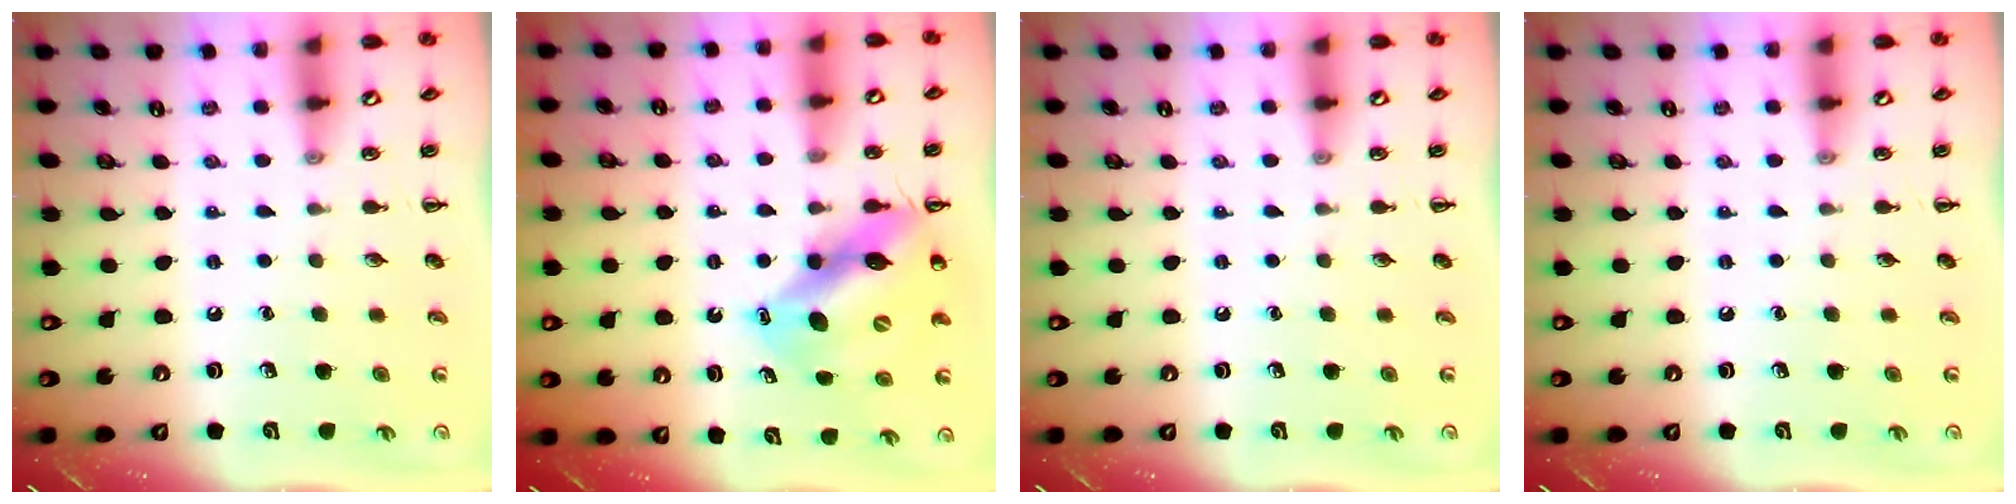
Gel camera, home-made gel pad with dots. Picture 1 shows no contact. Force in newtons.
{"total": 12.9, "press": 12.3, "slide": 3.8}
{"total": 0.0}
{"total": 0.0}